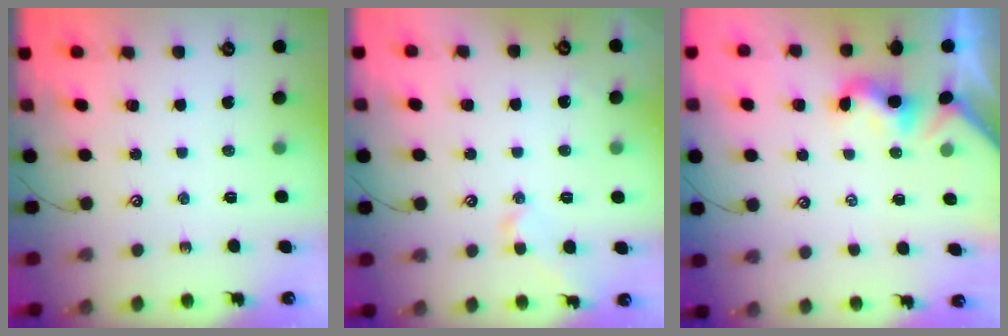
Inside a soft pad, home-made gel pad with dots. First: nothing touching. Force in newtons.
{"total": 0.8, "press": 0.6, "slide": 0.5}
{"total": 1.9, "press": 1.8, "slide": 0.6}